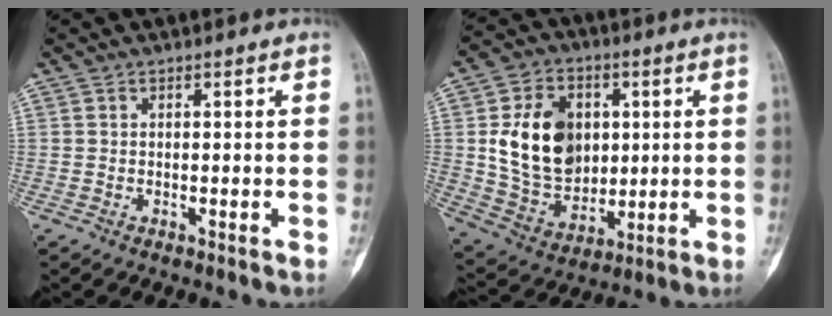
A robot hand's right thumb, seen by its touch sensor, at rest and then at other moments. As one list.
[{"total": 17.4, "force": [2.6, 13.1, 11.0], "torque": [-0.145, -0.008, 0.060]}]